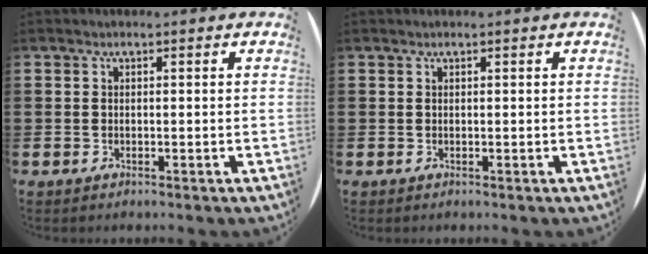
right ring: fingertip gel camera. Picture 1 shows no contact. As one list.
[{"total": 0.0}]